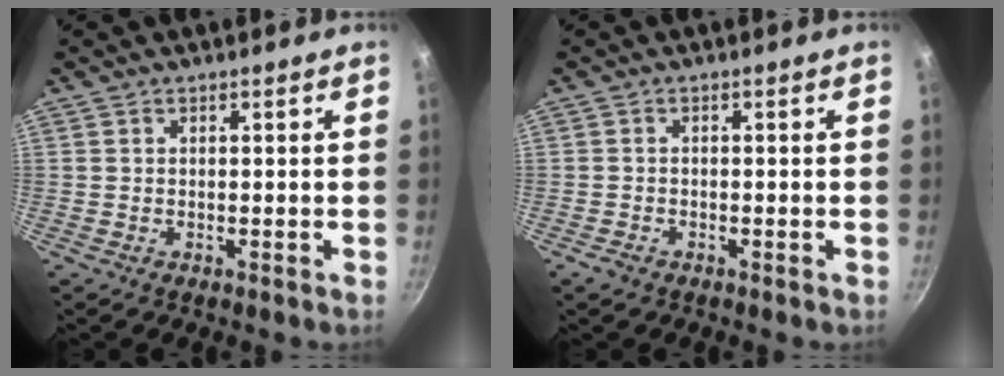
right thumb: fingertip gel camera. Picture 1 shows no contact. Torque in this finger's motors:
{"motor_torque": [0.31, 0.17, -0.22, -0.38, 0.04]}